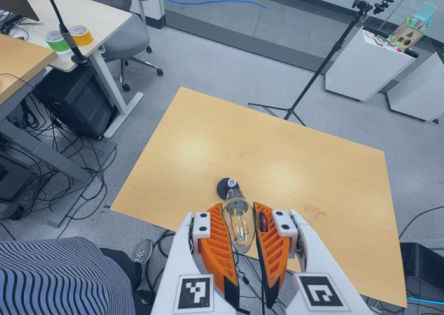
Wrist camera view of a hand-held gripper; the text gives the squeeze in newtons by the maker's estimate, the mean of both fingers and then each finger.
{"total": 19.2, "left": 23.9, "right": 14.4}